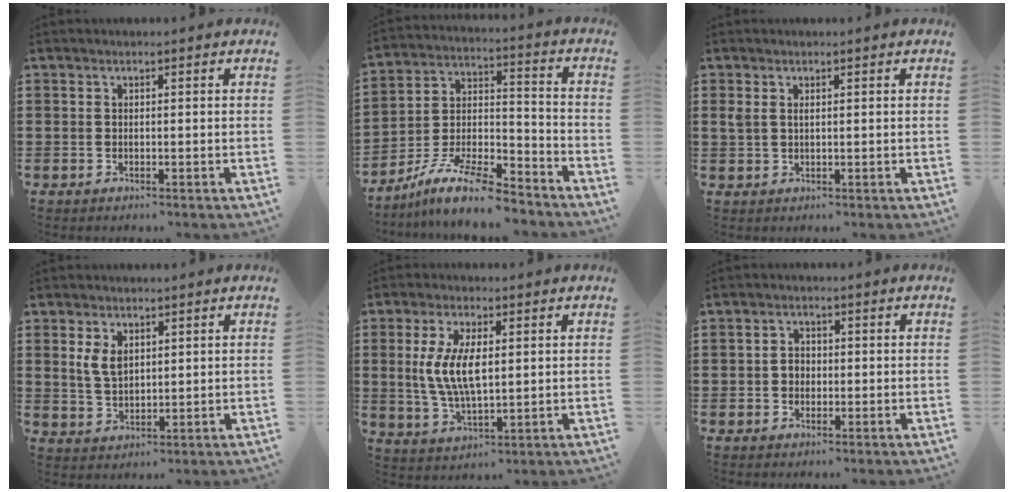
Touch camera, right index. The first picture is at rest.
{"total": 11.4, "force": [-9.5, 2.4, 5.9], "torque": [-0.107, 0.027, -0.185]}
{"total": 1.4, "force": [0.5, 0.7, 1.0], "torque": [-0.024, 0.005, 0.009]}
{"total": 3.8, "force": [1.6, 2.3, 2.6], "torque": [-0.058, 0.008, 0.029]}
{"total": 8.0, "force": [0.9, 3.5, 7.1], "torque": [-0.152, 0.006, 0.013]}
{"total": 2.1, "force": [-0.3, 1.9, 0.9], "torque": [-0.021, 0.008, -0.009]}